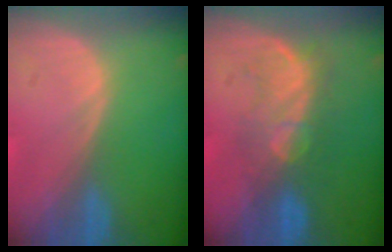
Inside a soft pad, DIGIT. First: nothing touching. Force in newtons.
{"total": 7.6, "press": 7.3, "slide": 2.1}